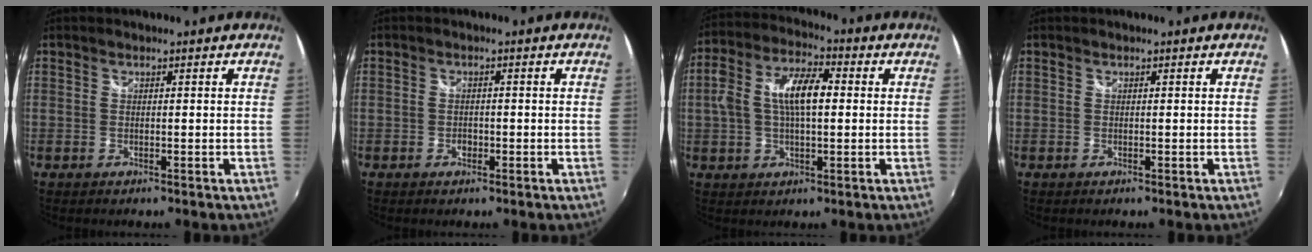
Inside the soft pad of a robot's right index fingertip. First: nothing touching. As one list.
[{"total": 1.5, "force": [-0.7, 1.2, 0.6], "torque": [-0.013, 0.003, -0.008]}, {"total": 10.4, "force": [0.9, 4.6, 9.3], "torque": [-0.186, 0.023, 0.018]}, {"total": 0.0}]